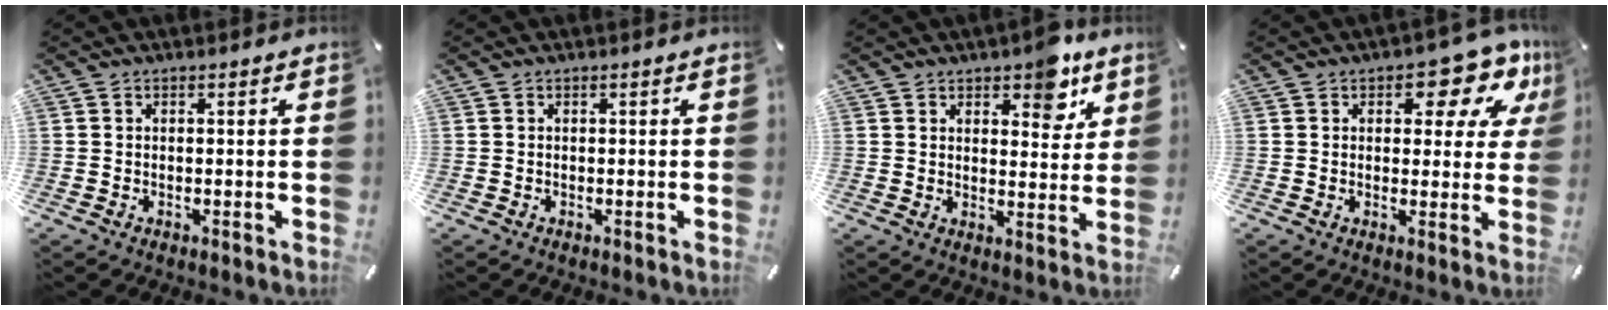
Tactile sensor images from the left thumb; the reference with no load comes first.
{"total": 0.0}
{"total": 8.7, "force": [6.1, 4.5, 4.4], "torque": [-0.032, -0.039, 0.099]}
{"total": 11.3, "force": [6.1, 5.9, 7.4], "torque": [-0.087, -0.033, 0.101]}